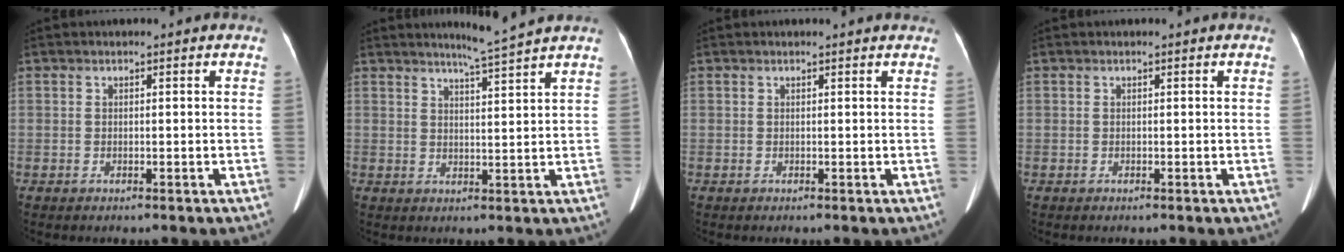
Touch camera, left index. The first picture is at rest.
{"total": 4.3, "force": [3.8, -1.6, 1.2], "torque": [-0.028, -0.013, 0.066]}
{"total": 2.2, "force": [2.1, 0.5, 0.3], "torque": [-0.014, 0.007, 0.010]}
{"total": 0.0}